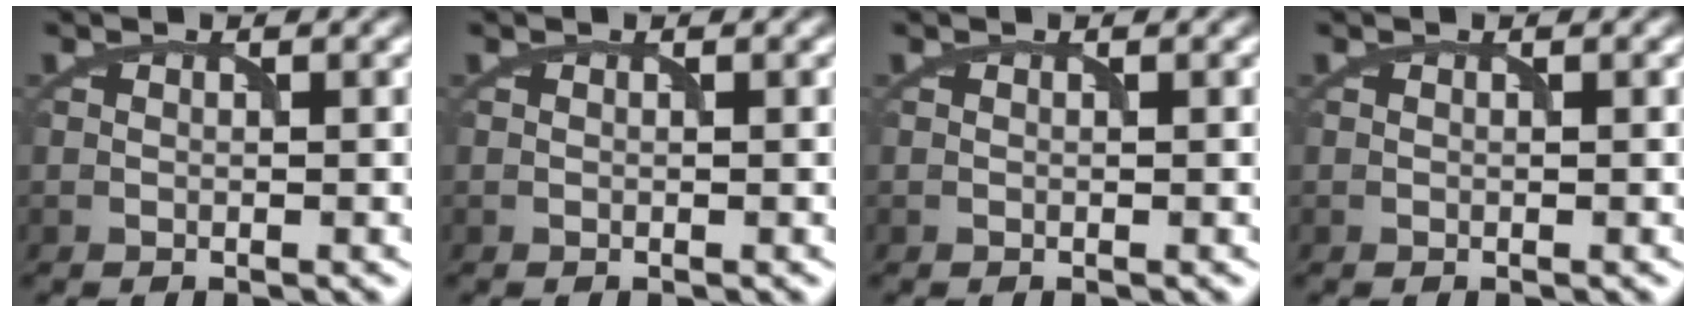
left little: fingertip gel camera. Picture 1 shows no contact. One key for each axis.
{"total": 0.0}
{"total": 0.0}
{"total": 0.0}